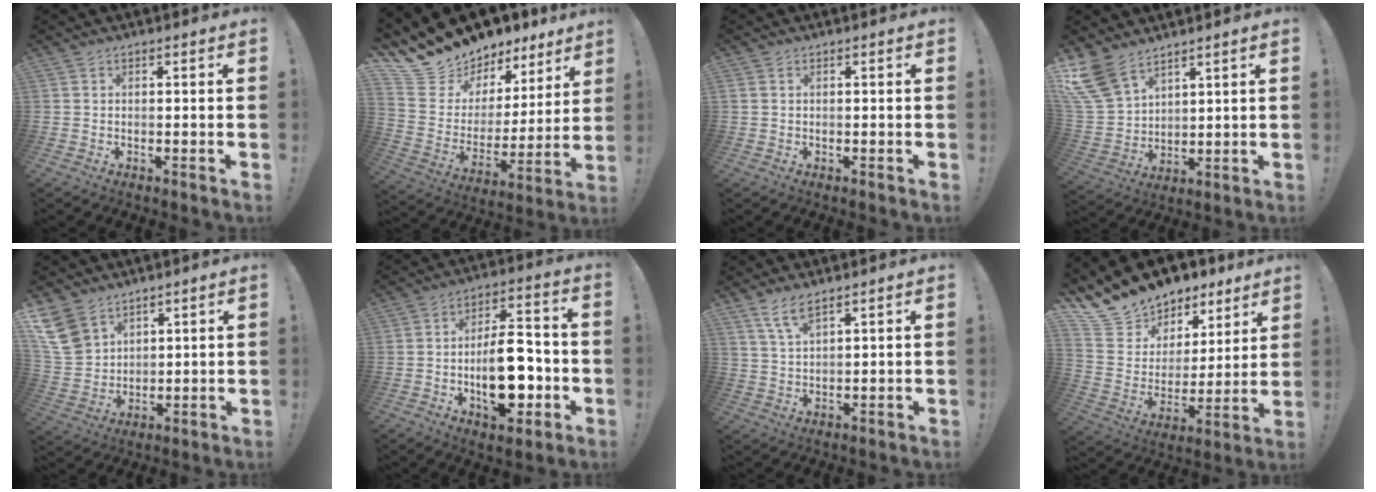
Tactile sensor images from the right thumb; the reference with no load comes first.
{"total": 13.8, "force": [12.5, 5.7, 1.3], "torque": [-0.050, -0.114, 0.240]}
{"total": 0.5, "force": [0.3, 0.4, 0.2], "torque": [-0.008, 0.003, 0.007]}
{"total": 12.2, "force": [8.7, 6.7, 5.2], "torque": [-0.116, -0.053, 0.172]}
{"total": 10.2, "force": [6.4, 7.0, 3.7], "torque": [-0.068, -0.038, 0.133]}
{"total": 17.6, "force": [-3.2, 8.8, 14.9], "torque": [-0.242, 0.008, -0.049]}
{"total": 4.9, "force": [3.5, 0.7, 3.3], "torque": [-0.058, -0.018, 0.061]}
{"total": 13.6, "force": [11.8, 6.6, 1.7], "torque": [-0.054, -0.097, 0.231]}